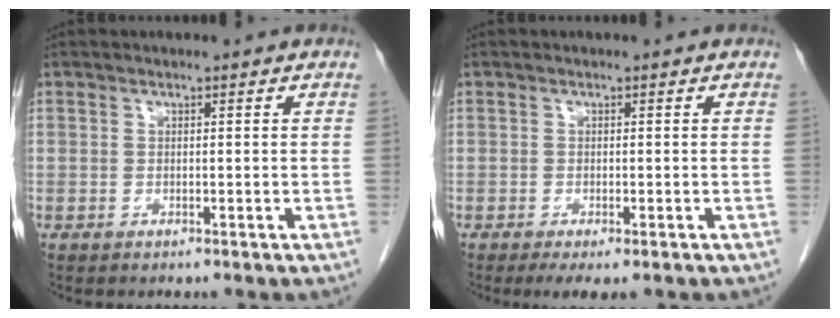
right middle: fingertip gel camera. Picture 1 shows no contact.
{"total": 3.3, "force": [-2.1, 1.0, 2.3], "torque": [-0.036, -0.009, -0.030]}